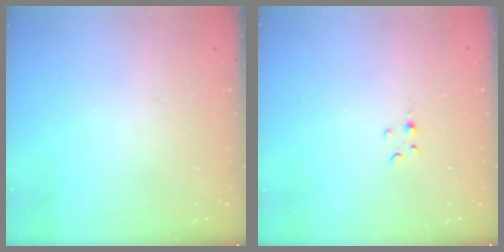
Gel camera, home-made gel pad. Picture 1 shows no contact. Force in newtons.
{"total": 1.0, "press": 1.0, "slide": 0.1}